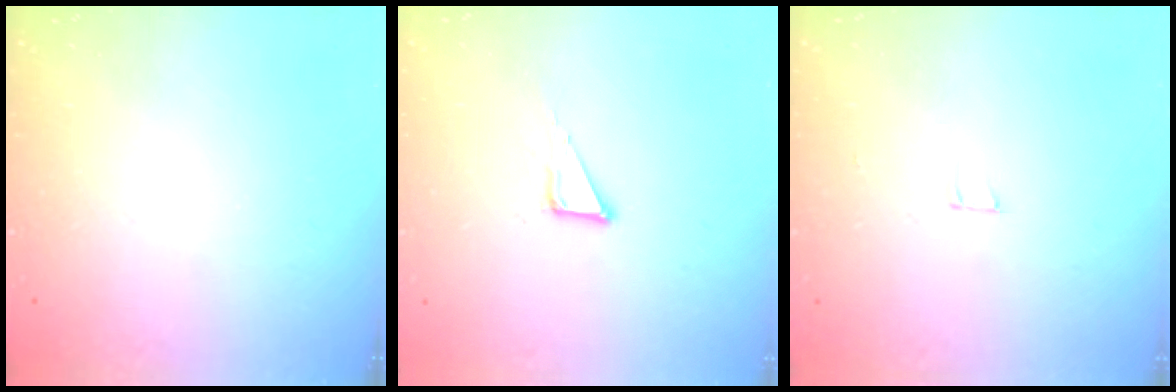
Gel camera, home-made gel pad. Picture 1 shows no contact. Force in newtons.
{"total": 1.9, "press": 1.9, "slide": 0.1}
{"total": 2.5, "press": 2.5, "slide": 0.2}